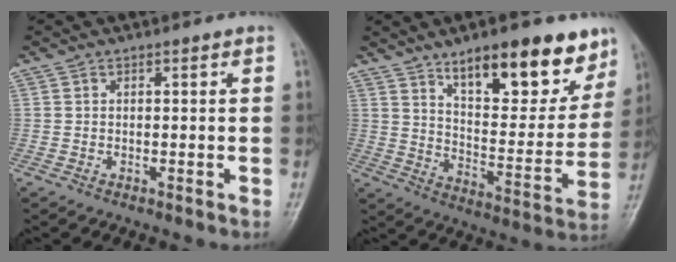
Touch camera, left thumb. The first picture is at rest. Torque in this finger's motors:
{"motor_torque": [1.09, 1.00, 1.57, -1.20, 0.08]}